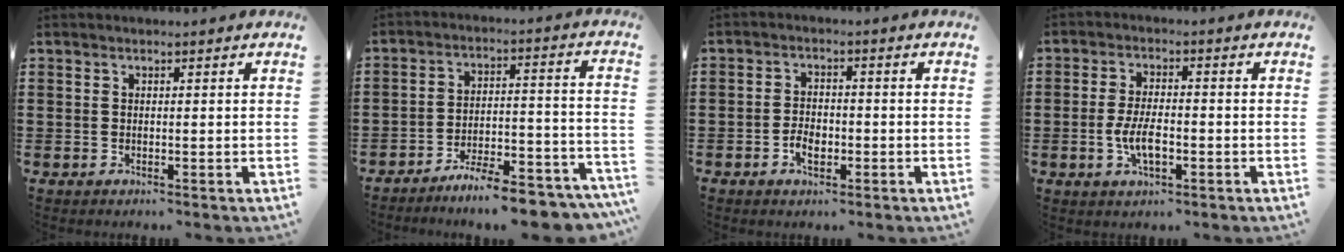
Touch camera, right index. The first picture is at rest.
{"total": 8.2, "force": [-7.5, 0.4, 3.1], "torque": [-0.037, 0.019, -0.140]}
{"total": 3.2, "force": [-1.3, 2.0, 2.1], "torque": [-0.031, 0.000, -0.024]}
{"total": 5.3, "force": [-1.3, 2.3, 4.6], "torque": [-0.106, -0.002, -0.030]}